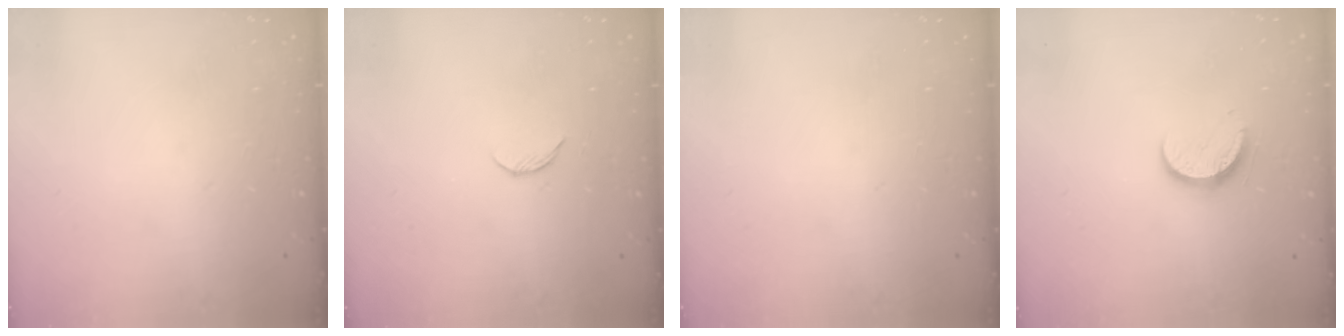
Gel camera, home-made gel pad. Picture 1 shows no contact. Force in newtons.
{"total": 3.7, "press": 3.6, "slide": 0.4}
{"total": 0.0}
{"total": 6.9, "press": 6.9, "slide": 0.7}